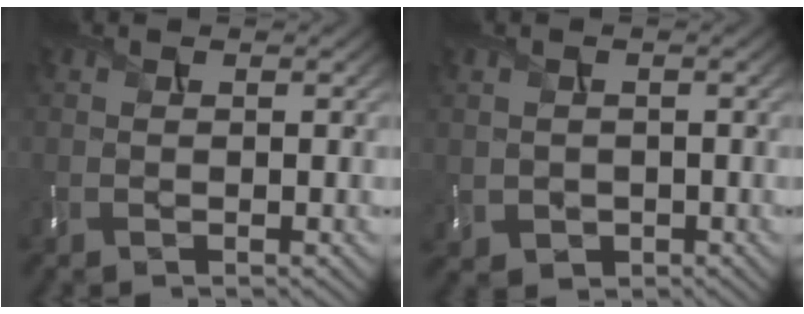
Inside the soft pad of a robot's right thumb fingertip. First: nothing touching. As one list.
[{"total": 2.4, "force": [-0.4, 2.3, 0.6], "torque": [-0.024, -0.018, -0.004]}]